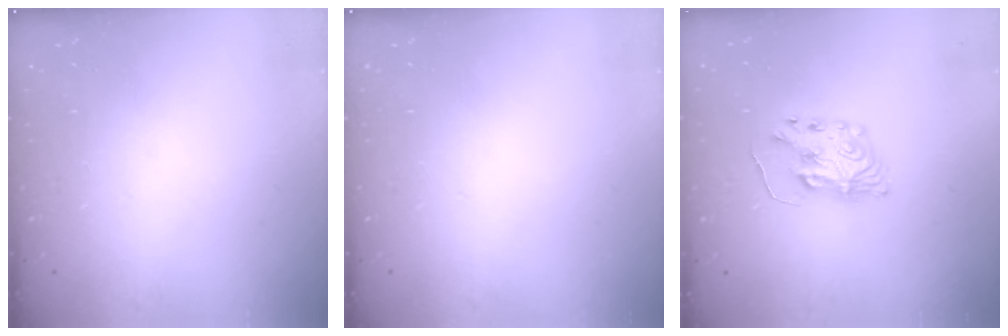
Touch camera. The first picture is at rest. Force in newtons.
{"total": 0.0}
{"total": 8.3, "press": 8.2, "slide": 0.2}